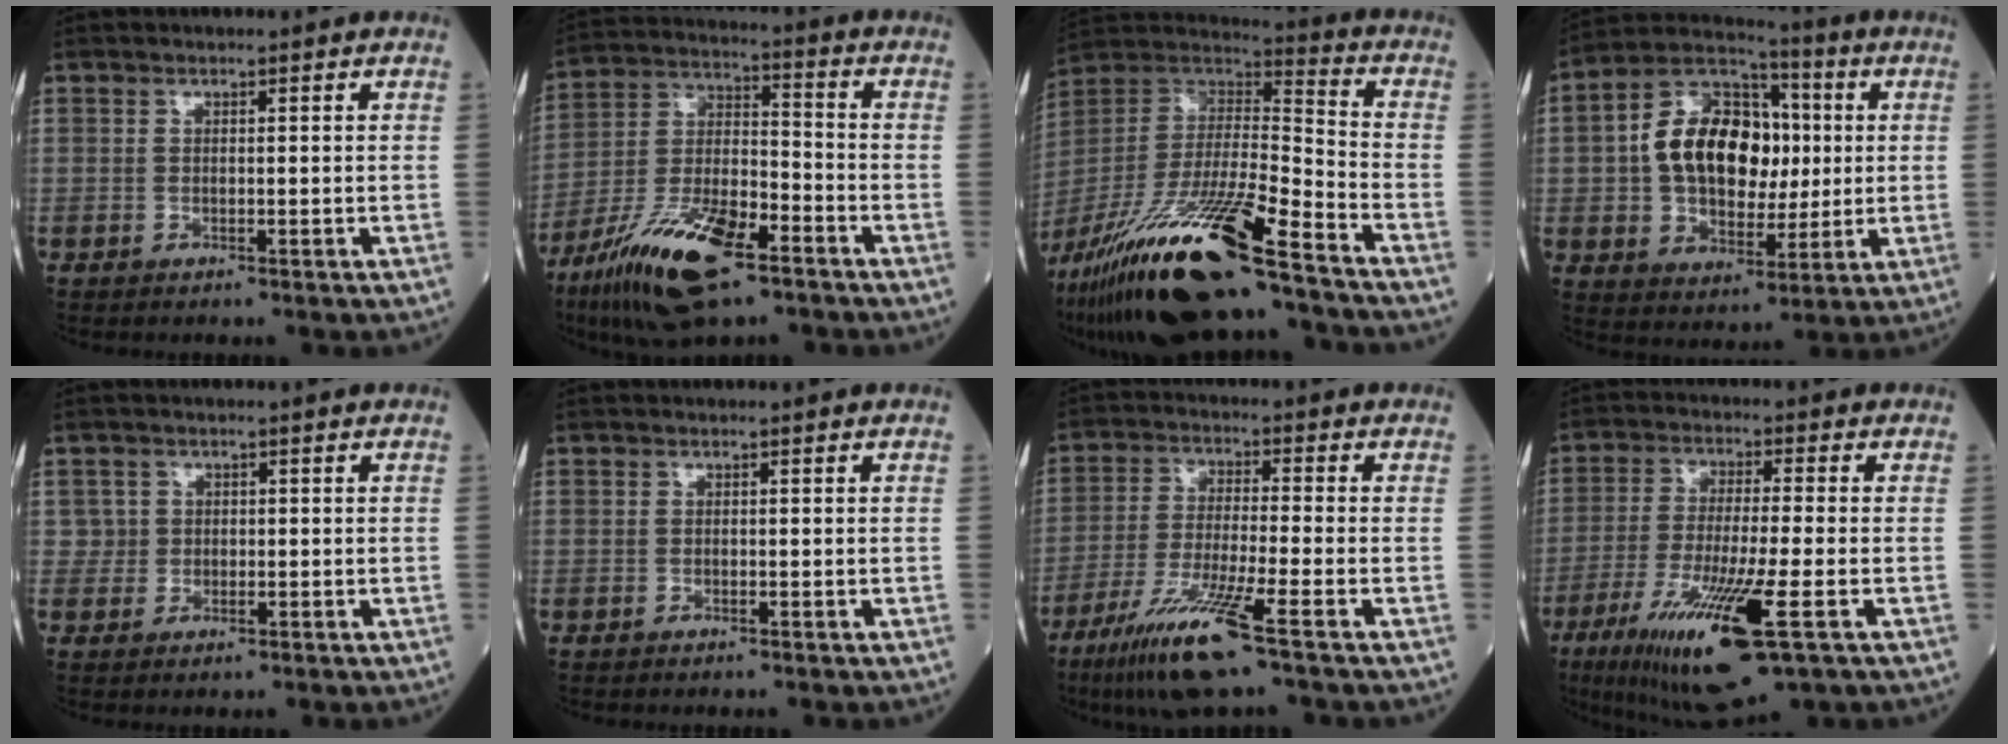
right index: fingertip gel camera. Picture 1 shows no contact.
{"total": 16.5, "force": [-9.9, 4.7, 12.4], "torque": [-0.255, -0.015, -0.181]}
{"total": 26.6, "force": [-18.0, 3.7, 19.3], "torque": [-0.384, -0.045, -0.330]}
{"total": 15.8, "force": [1.4, 9.8, 12.4], "torque": [-0.235, 0.035, 0.024]}
{"total": 2.0, "force": [0.3, 1.9, 0.0], "torque": [0.011, 0.003, 0.001]}
{"total": 0.0}
{"total": 11.0, "force": [-6.6, -0.4, 8.8], "torque": [-0.180, -0.034, -0.127]}
{"total": 15.8, "force": [-7.0, 1.5, 14.1], "torque": [-0.271, -0.042, -0.119]}